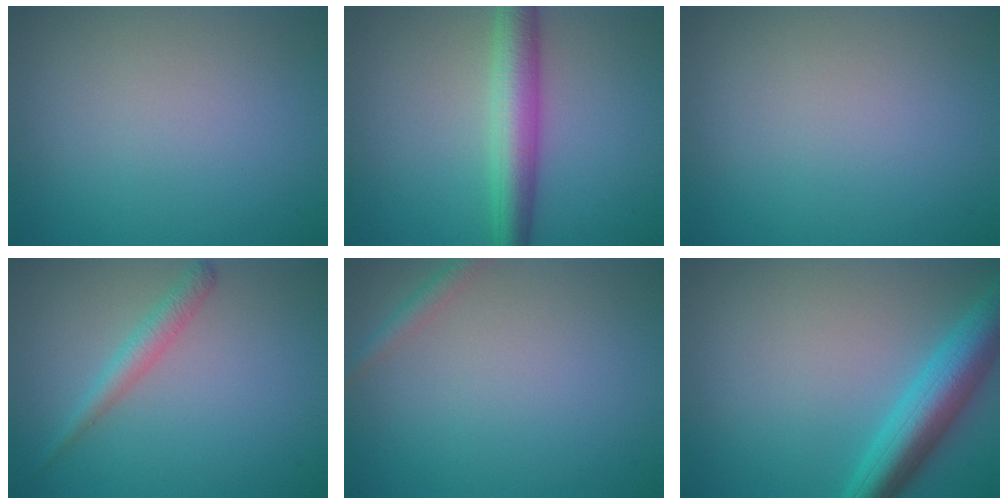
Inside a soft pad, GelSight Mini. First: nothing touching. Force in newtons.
{"total": 4.9, "press": 4.9, "slide": 0.2}
{"total": 0.0}
{"total": 2.0, "press": 2.0, "slide": 0.1}
{"total": 1.3, "press": 1.3, "slide": 0.0}
{"total": 6.1, "press": 6.1, "slide": 0.2}